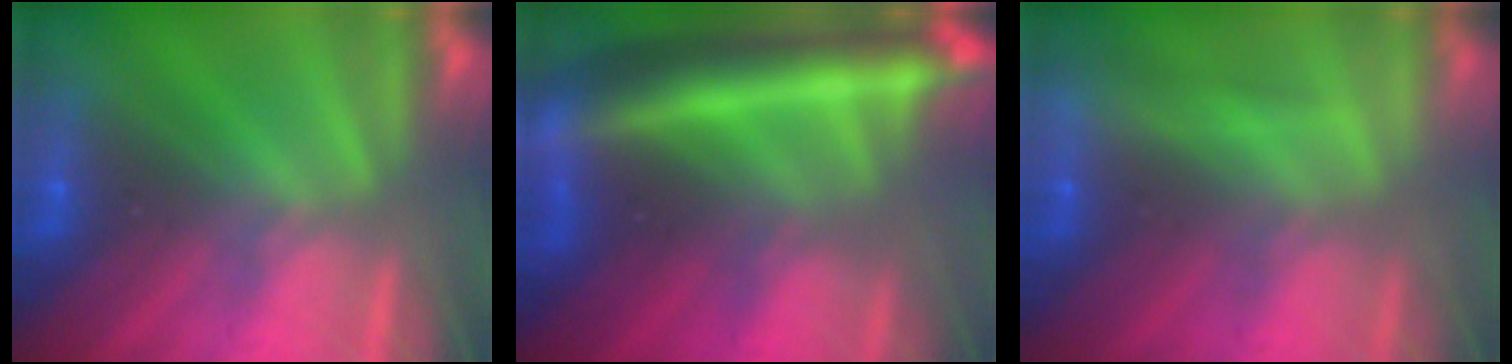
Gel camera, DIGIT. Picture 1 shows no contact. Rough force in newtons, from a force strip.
{"total": 8.6}
{"total": 2.2}